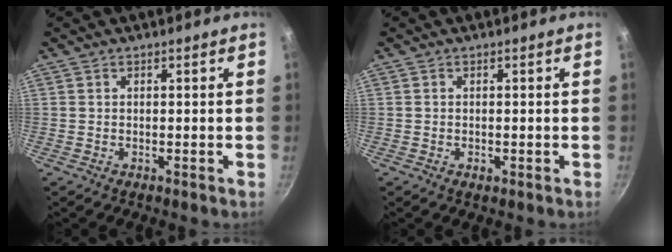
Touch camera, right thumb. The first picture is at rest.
{"total": 1.0, "force": [-0.4, 0.7, 0.7], "torque": [-0.010, 0.001, -0.006]}